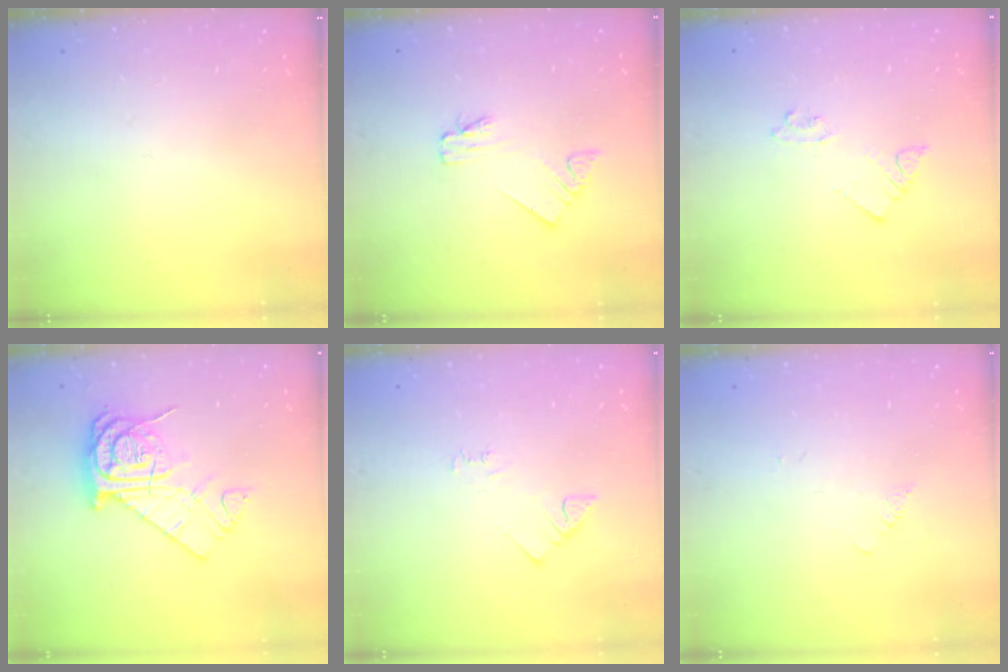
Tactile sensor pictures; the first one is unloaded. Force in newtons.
{"total": 2.2, "press": 2.2, "slide": 0.3}
{"total": 1.7, "press": 1.6, "slide": 0.2}
{"total": 14.3, "press": 14.2, "slide": 1.6}
{"total": 2.9, "press": 2.9, "slide": 0.5}
{"total": 1.3, "press": 1.3, "slide": 0.2}